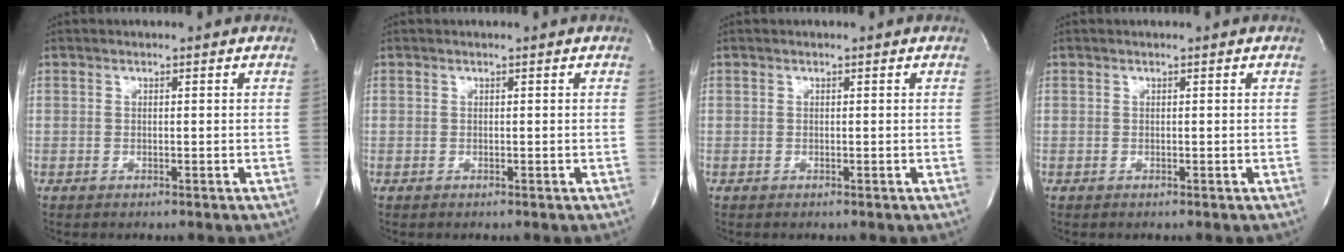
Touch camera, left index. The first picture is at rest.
{"total": 0.0}
{"total": 0.0}
{"total": 0.0}